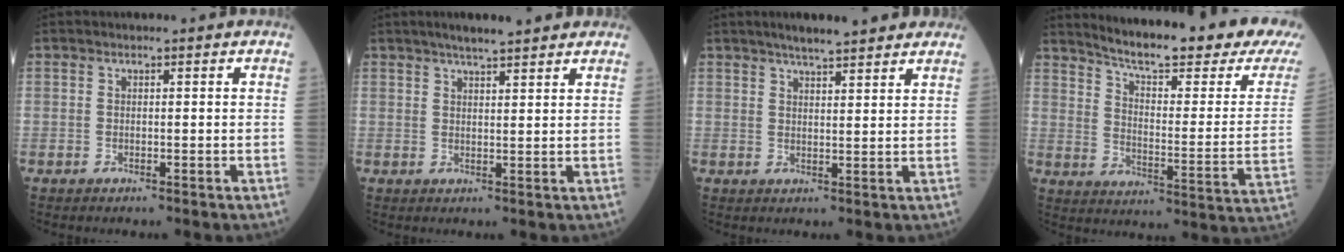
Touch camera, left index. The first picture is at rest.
{"total": 6.8, "force": [5.6, 0.8, 3.8], "torque": [-0.055, 0.026, 0.083]}
{"total": 8.4, "force": [7.0, 1.2, 4.5], "torque": [-0.062, 0.025, 0.096]}
{"total": 23.0, "force": [20.0, 1.3, 11.4], "torque": [-0.167, -0.073, 0.258]}